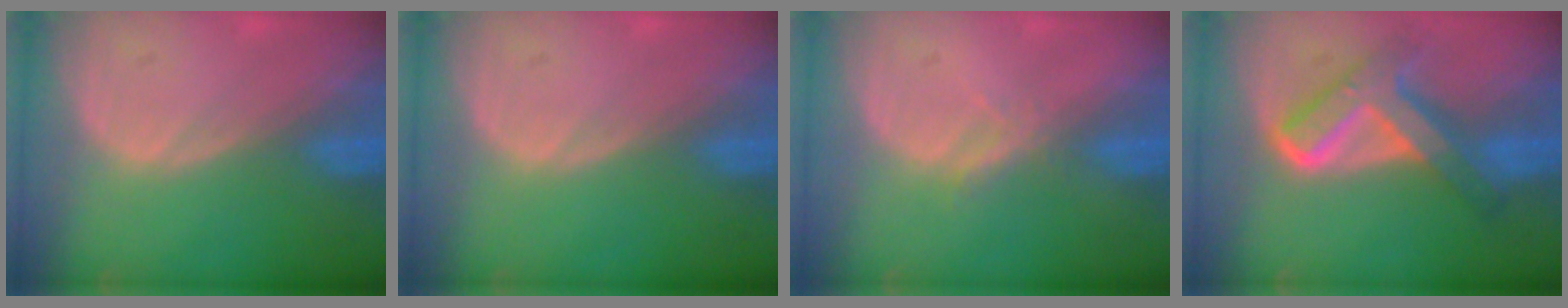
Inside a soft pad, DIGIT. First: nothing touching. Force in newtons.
{"total": 0.0}
{"total": 1.8, "press": 1.6, "slide": 0.7}
{"total": 8.4, "press": 8.4, "slide": 0.6}